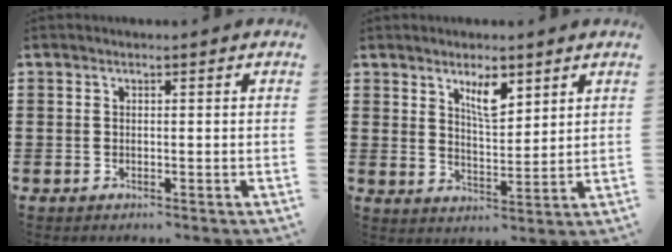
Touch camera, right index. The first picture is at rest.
{"total": 5.4, "force": [3.4, 1.9, 3.7], "torque": [-0.064, -0.003, 0.056]}